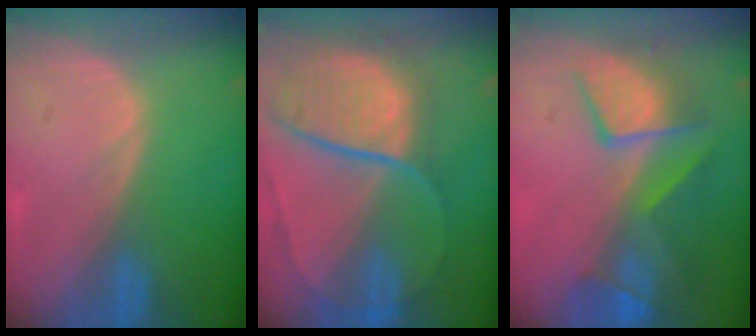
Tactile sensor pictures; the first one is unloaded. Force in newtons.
{"total": 10.9, "press": 9.0, "slide": 6.1}
{"total": 9.8, "press": 8.5, "slide": 5.0}